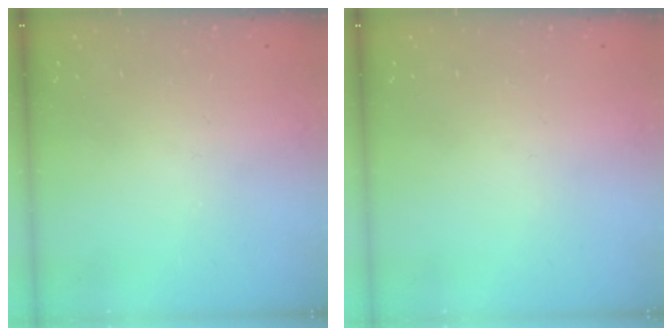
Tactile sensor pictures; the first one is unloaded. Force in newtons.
{"total": 0.0}